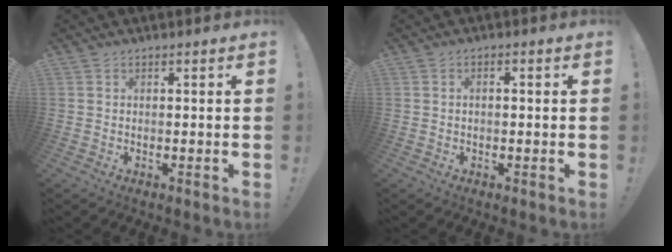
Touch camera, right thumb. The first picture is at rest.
{"total": 1.3, "force": [-0.6, 0.6, 1.0], "torque": [-0.017, 0.005, -0.011]}